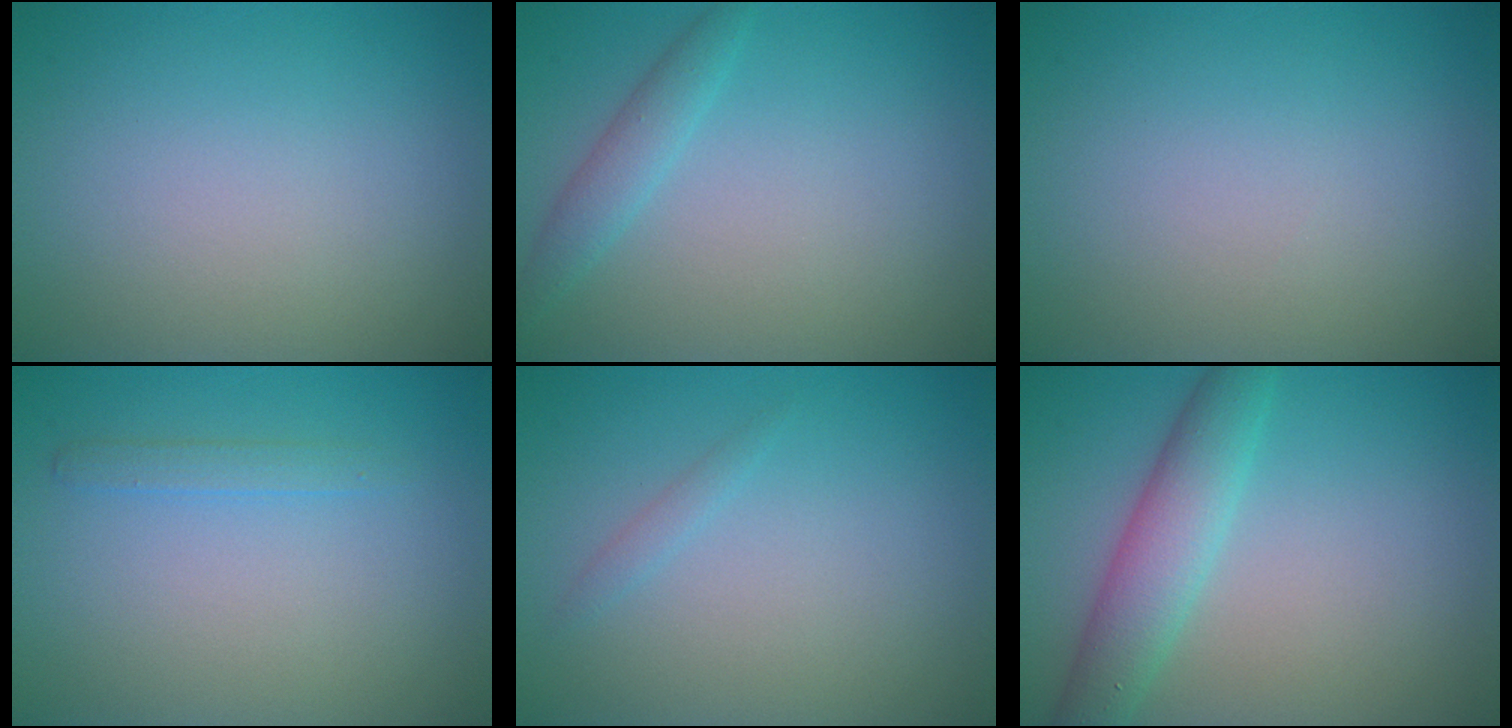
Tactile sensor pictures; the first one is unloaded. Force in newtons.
{"total": 1.8, "press": 1.8, "slide": 0.1}
{"total": 0.0}
{"total": 1.1, "press": 1.1, "slide": 0.0}
{"total": 0.7, "press": 0.7, "slide": 0.0}
{"total": 4.3, "press": 4.3, "slide": 0.2}